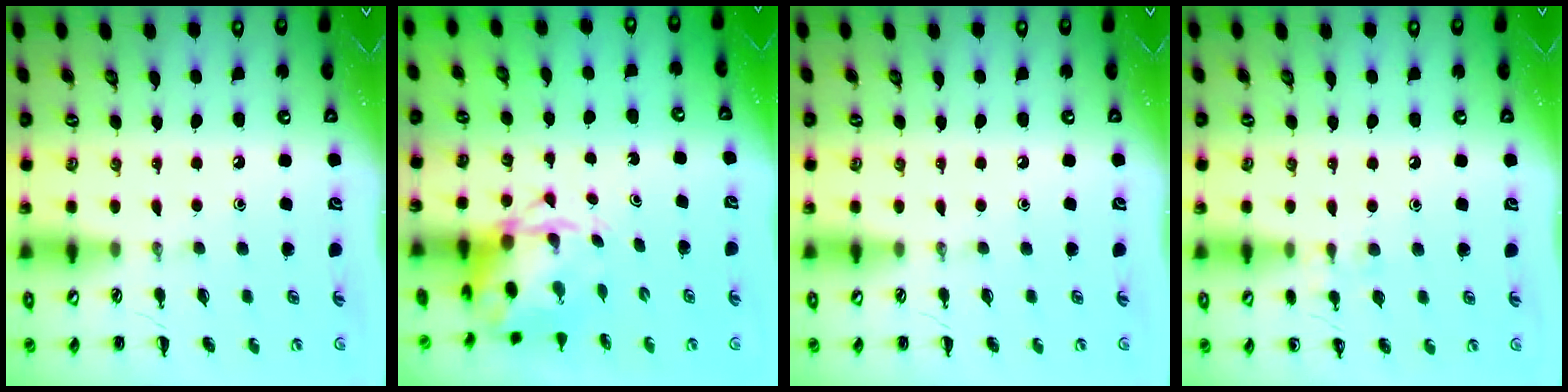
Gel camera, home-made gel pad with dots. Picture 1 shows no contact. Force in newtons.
{"total": 5.4, "press": 5.4, "slide": 0.7}
{"total": 0.0}
{"total": 5.6, "press": 5.4, "slide": 1.6}